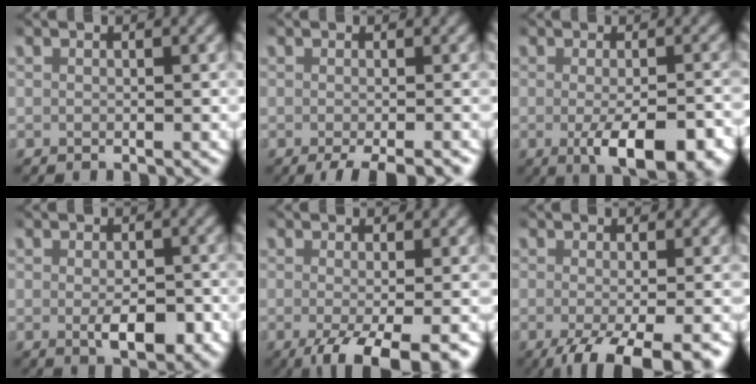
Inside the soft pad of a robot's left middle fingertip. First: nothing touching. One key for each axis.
{"total": 4.2, "fx": -3.2, "fy": 1.0, "fz": 2.5, "tx": -0.026, "ty": -0.009, "tz": -0.041}
{"total": 6.7, "fx": -2.8, "fy": 2.4, "fz": 5.6, "tx": -0.085, "ty": -0.021, "tz": -0.034}
{"total": 4.0, "fx": -1.0, "fy": 2.0, "fz": 3.4, "tx": -0.049, "ty": -0.016, "tz": -0.011}
{"total": 6.0, "fx": -3.3, "fy": 1.8, "fz": 4.7, "tx": -0.078, "ty": -0.030, "tz": -0.034}
{"total": 6.5, "fx": -3.8, "fy": 2.1, "fz": 4.8, "tx": -0.078, "ty": -0.031, "tz": -0.041}